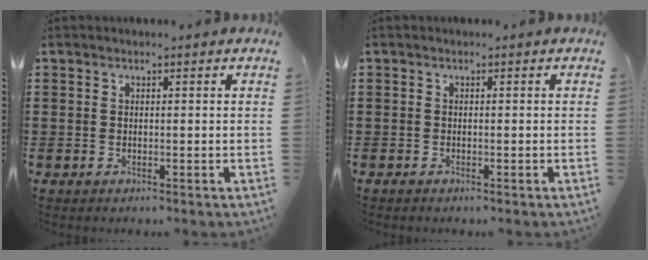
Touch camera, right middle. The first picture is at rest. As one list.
[{"total": 0.0}]